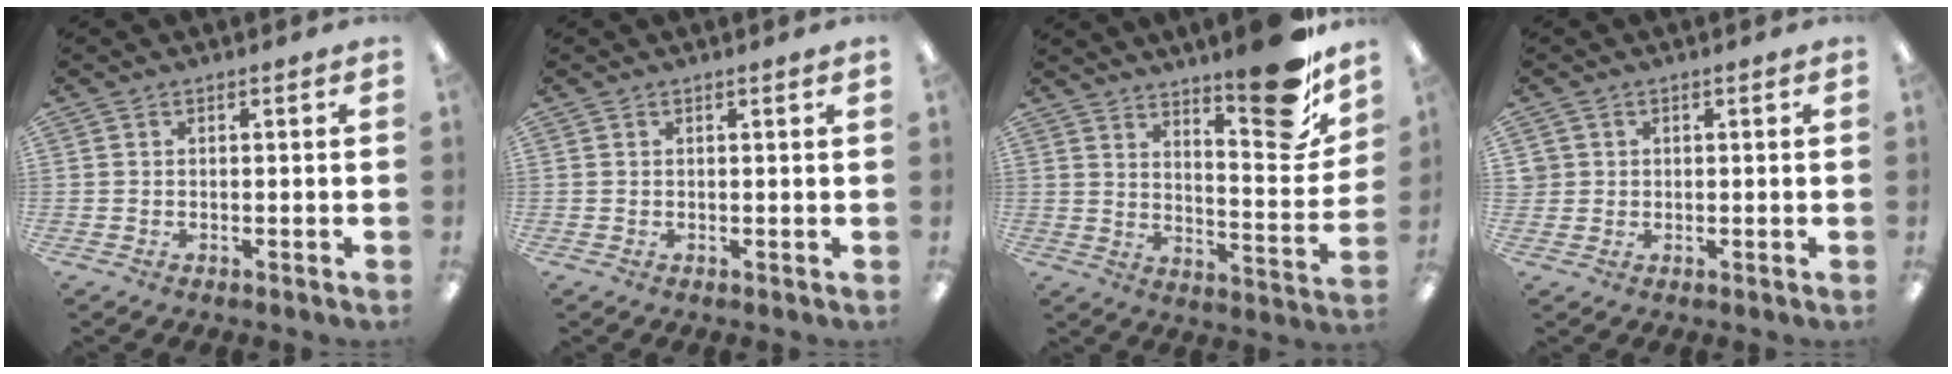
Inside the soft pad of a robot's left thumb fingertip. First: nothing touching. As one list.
[{"total": 0.5, "force": [0.4, -0.1, 0.3], "torque": [-0.004, -0.001, 0.007]}, {"total": 16.0, "force": [12.3, 4.2, 9.4], "torque": [-0.112, -0.099, 0.198]}, {"total": 1.6, "force": [0.6, 1.4, 0.1], "torque": [-0.004, 0.003, 0.010]}]